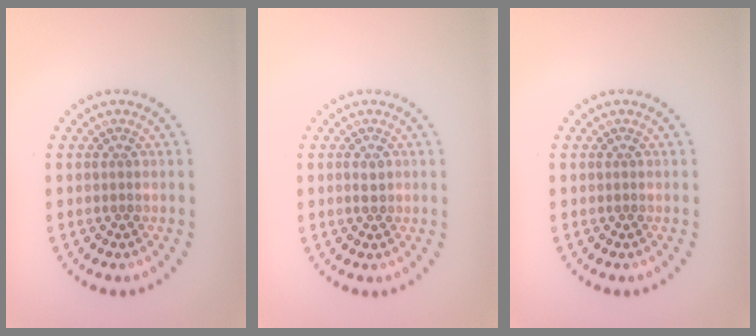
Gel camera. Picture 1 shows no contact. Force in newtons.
{"total": 1.0, "press": 1.0, "slide": 0.2}
{"total": 0.0}